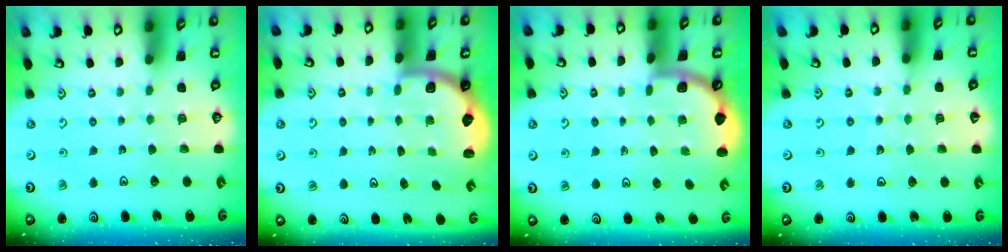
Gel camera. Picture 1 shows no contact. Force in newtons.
{"total": 2.2, "press": 2.0, "slide": 1.1}
{"total": 1.8, "press": 1.8, "slide": 0.1}
{"total": 3.1, "press": 3.0, "slide": 0.8}